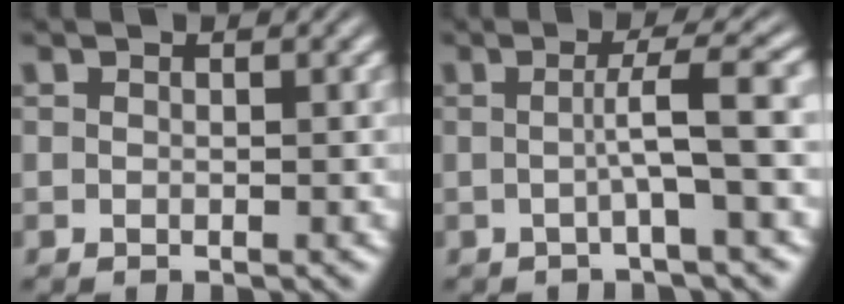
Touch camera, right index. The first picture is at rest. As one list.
[{"total": 3.2, "force": [-0.5, -1.3, 2.8], "torque": [-0.034, 0.007, -0.007]}]